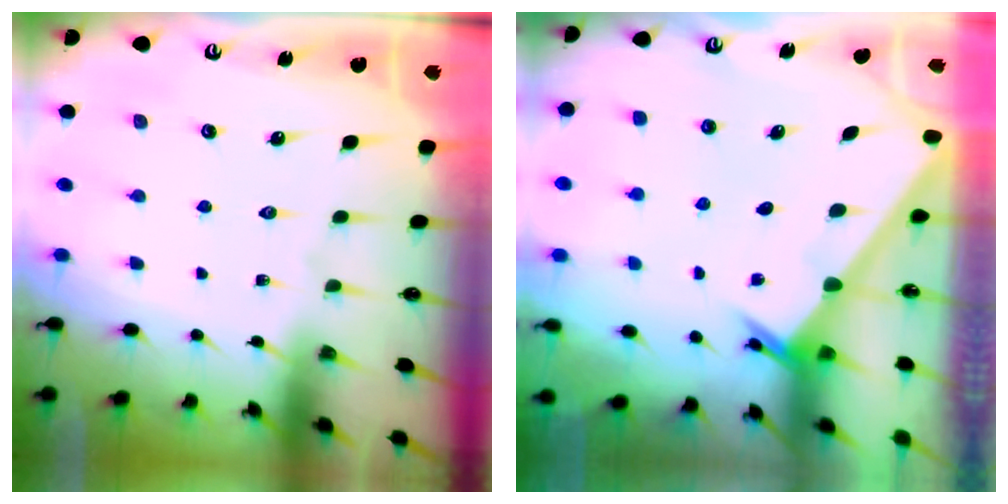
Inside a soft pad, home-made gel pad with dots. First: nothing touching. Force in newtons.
{"total": 2.4, "press": 2.4, "slide": 0.2}